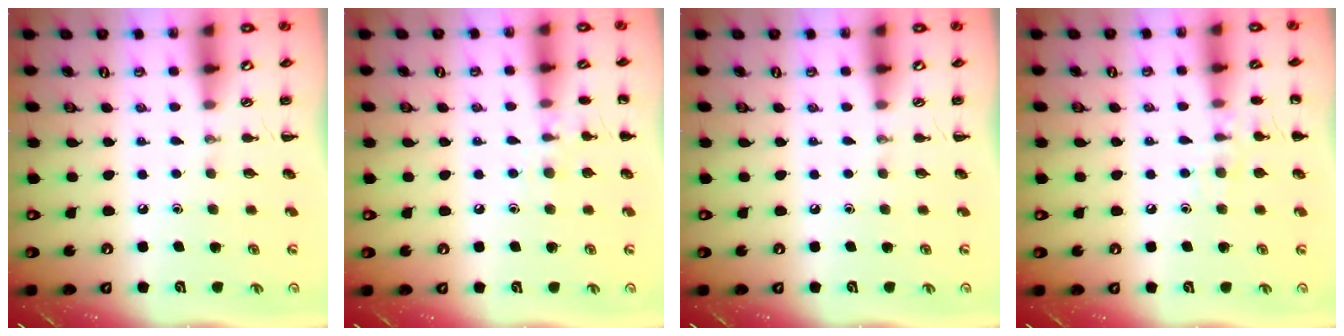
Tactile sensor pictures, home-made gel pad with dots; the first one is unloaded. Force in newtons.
{"total": 6.8, "press": 6.5, "slide": 2.1}
{"total": 0.0}
{"total": 8.7, "press": 8.5, "slide": 1.9}